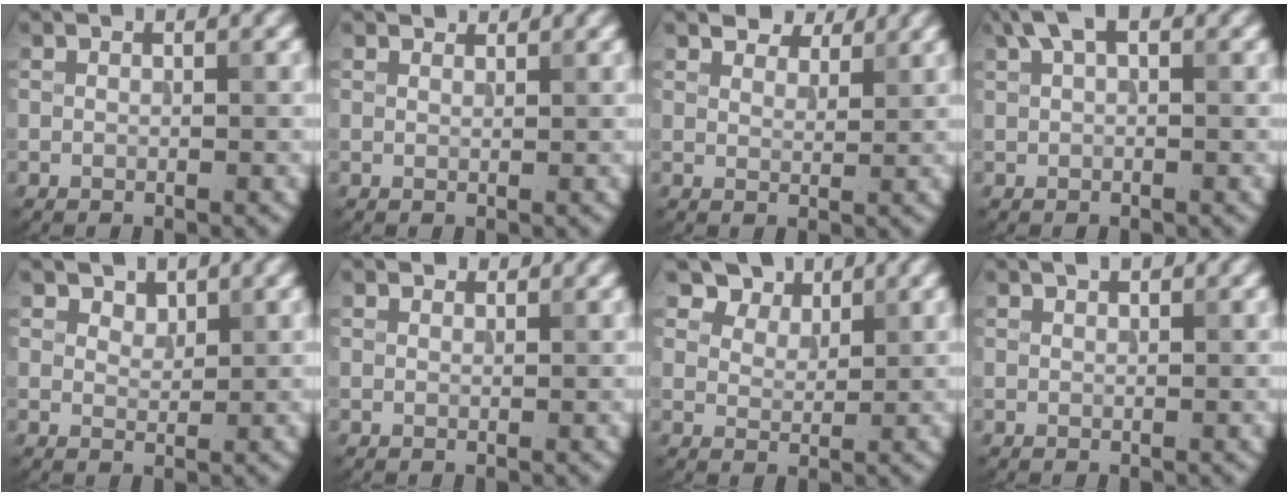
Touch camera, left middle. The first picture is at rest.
{"total": 1.6, "force": [1.5, 0.3, 0.3], "torque": [-0.012, 0.000, 0.019]}
{"total": 3.8, "force": [3.6, 1.1, 1.0], "torque": [-0.022, -0.001, 0.057]}
{"total": 2.6, "force": [1.5, 1.2, 1.9], "torque": [-0.032, 0.008, 0.023]}
{"total": 1.3, "force": [1.1, 0.7, 0.3], "torque": [-0.009, -0.003, 0.018]}
{"total": 1.1, "force": [1.0, 0.4, 0.2], "torque": [-0.006, -0.003, 0.009]}
{"total": 4.4, "force": [3.6, 2.2, 1.3], "torque": [-0.043, -0.020, 0.079]}
{"total": 0.6, "force": [0.5, 0.1, 0.3], "torque": [0.000, 0.001, 0.010]}